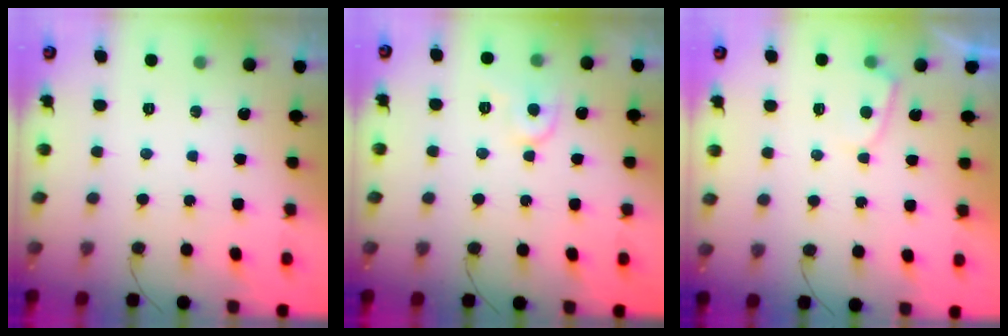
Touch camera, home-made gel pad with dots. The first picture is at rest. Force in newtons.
{"total": 6.7, "press": 6.7, "slide": 0.7}
{"total": 2.8, "press": 2.8, "slide": 0.3}